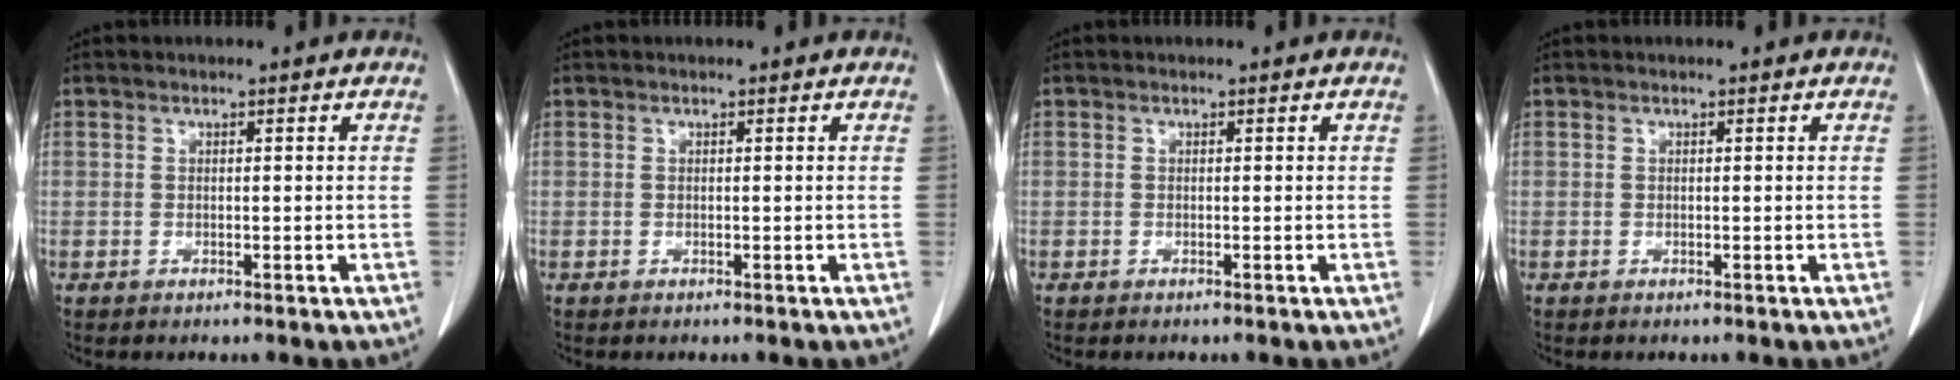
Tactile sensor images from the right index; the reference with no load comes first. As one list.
[{"total": 0.0}, {"total": 0.0}, {"total": 0.0}]